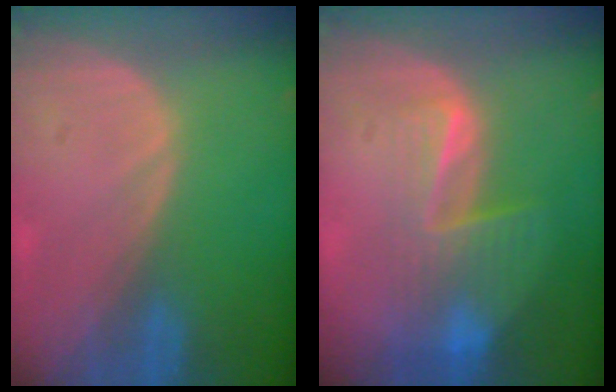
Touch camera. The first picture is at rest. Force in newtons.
{"total": 7.7, "press": 6.8, "slide": 3.6}